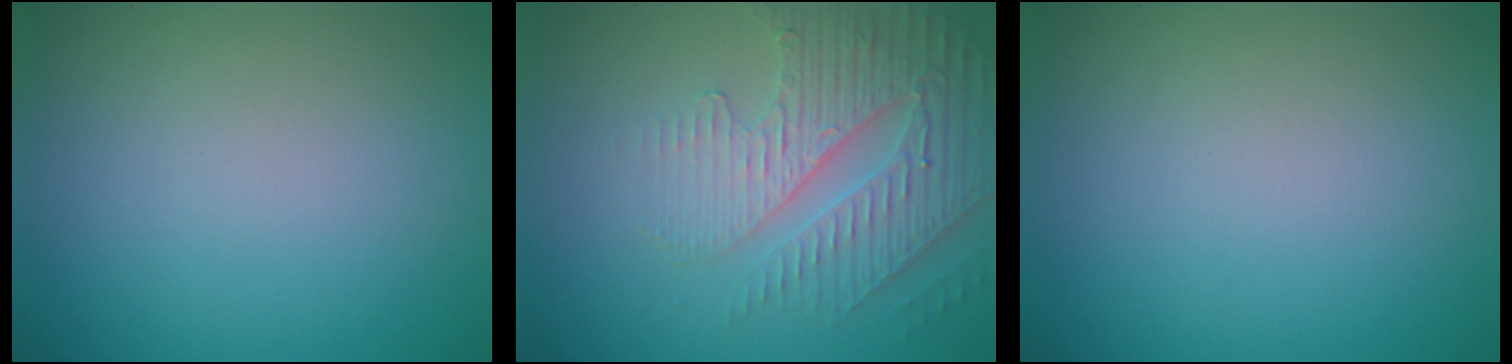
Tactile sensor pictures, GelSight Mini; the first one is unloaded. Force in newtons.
{"total": 4.3, "press": 4.1, "slide": 1.4}
{"total": 0.0}